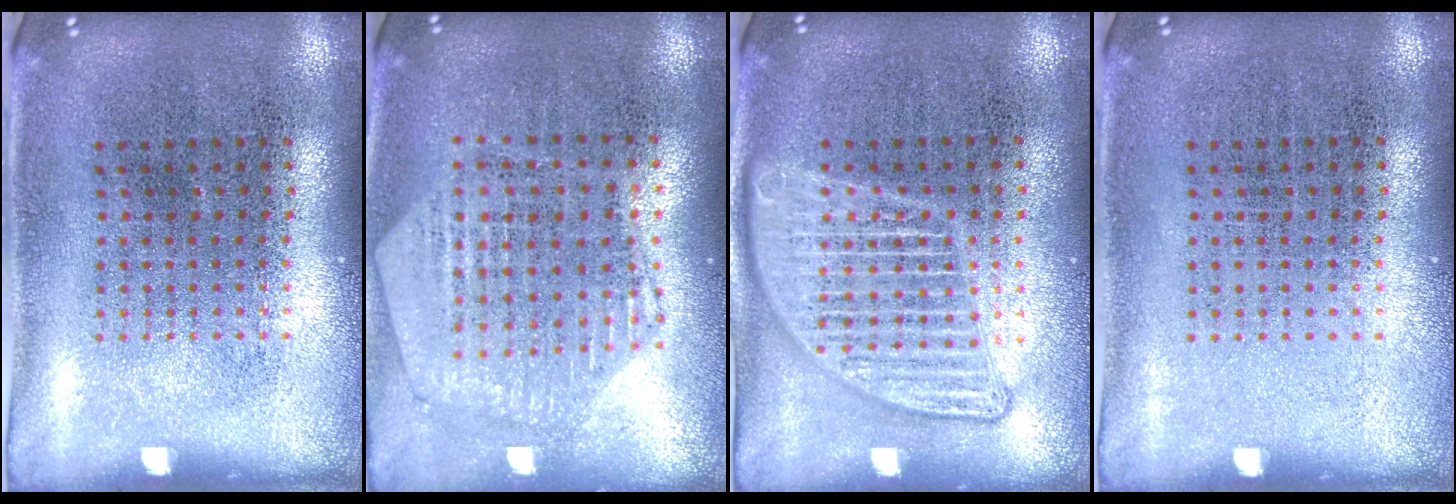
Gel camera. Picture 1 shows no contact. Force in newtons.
{"total": 1.1, "press": 1.1, "slide": 0.3}
{"total": 3.0, "press": 3.0, "slide": 0.3}
{"total": 0.0}